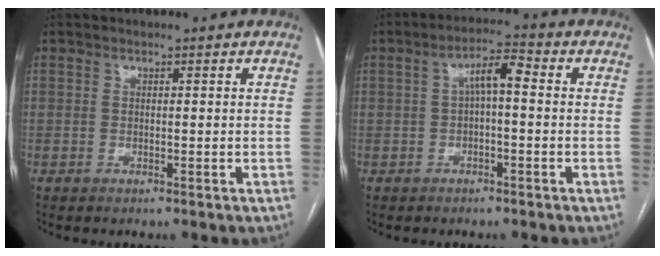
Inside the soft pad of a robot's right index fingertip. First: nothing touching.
{"total": 4.9, "force": [0.3, 1.3, 4.7], "torque": [-0.081, 0.023, 0.004]}